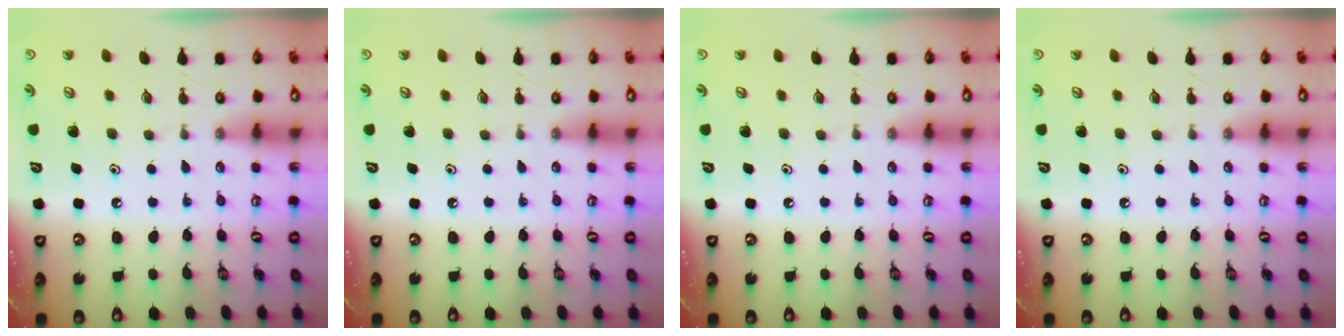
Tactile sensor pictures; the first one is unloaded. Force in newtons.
{"total": 0.0}
{"total": 0.0}
{"total": 0.0}